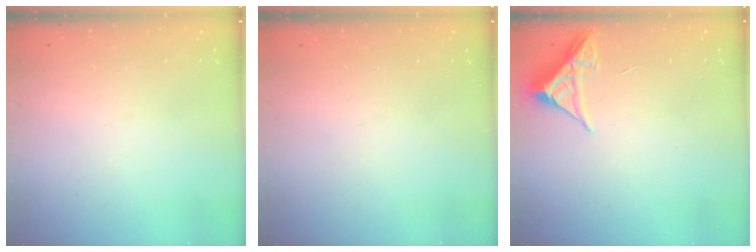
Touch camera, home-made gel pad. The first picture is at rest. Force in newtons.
{"total": 0.0}
{"total": 5.2, "press": 5.1, "slide": 0.3}